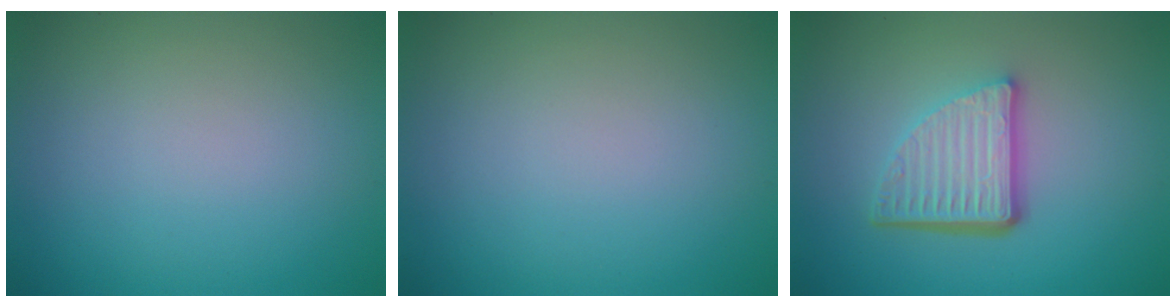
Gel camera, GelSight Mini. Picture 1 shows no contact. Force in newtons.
{"total": 0.0}
{"total": 5.4, "press": 3.7, "slide": 3.9}